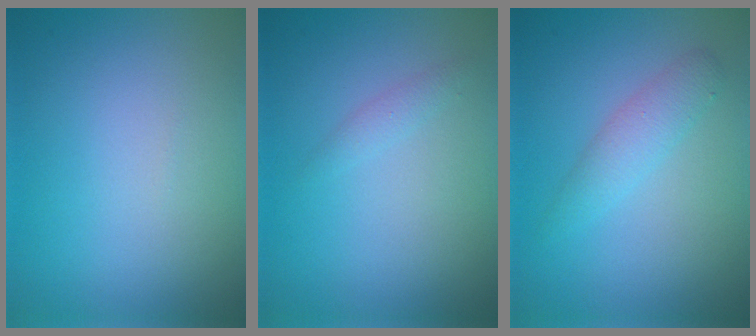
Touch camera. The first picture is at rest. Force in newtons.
{"total": 0.9, "press": 0.9, "slide": 0.1}
{"total": 2.2, "press": 2.2, "slide": 0.1}